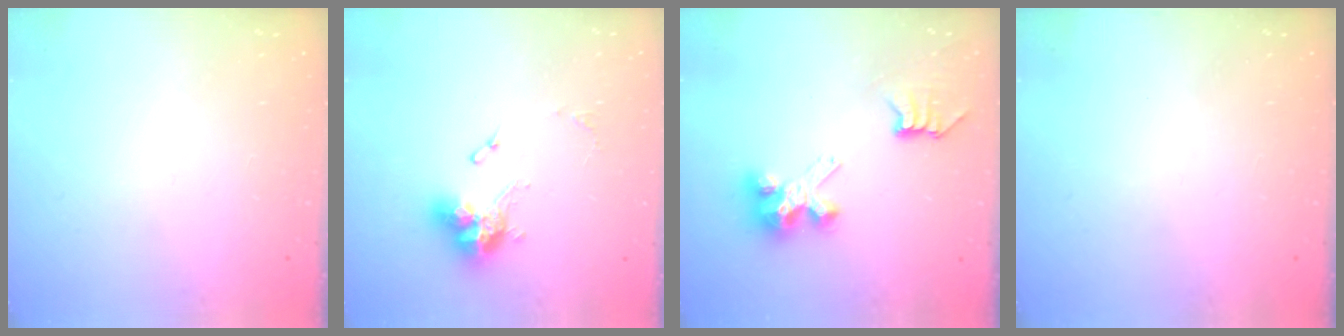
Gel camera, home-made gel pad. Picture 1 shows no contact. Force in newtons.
{"total": 11.4, "press": 11.4, "slide": 0.9}
{"total": 7.3, "press": 7.3, "slide": 0.2}
{"total": 0.0}